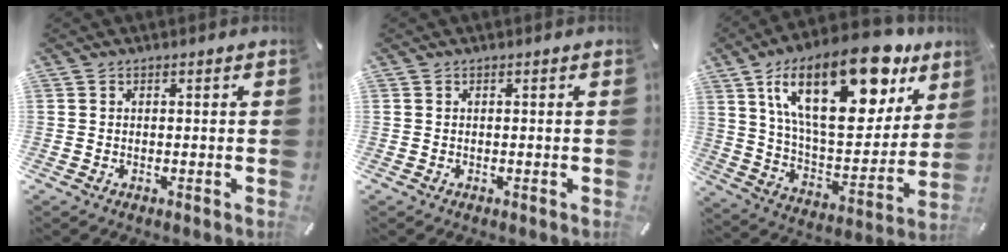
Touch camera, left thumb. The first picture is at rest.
{"total": 0.0}
{"total": 27.9, "force": [15.6, 12.3, 19.6], "torque": [-0.323, -0.084, 0.261]}